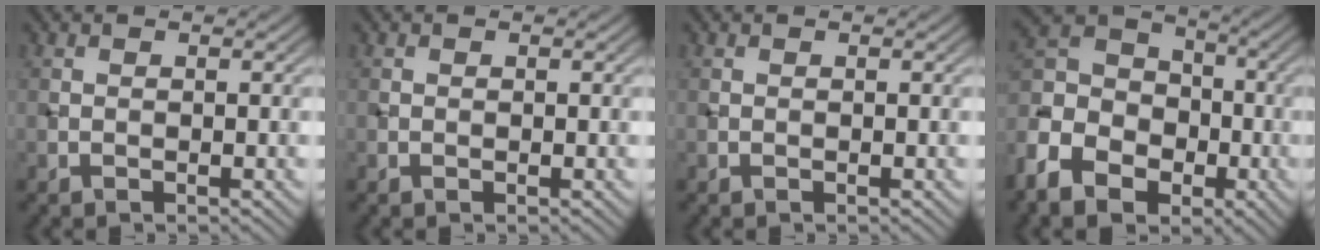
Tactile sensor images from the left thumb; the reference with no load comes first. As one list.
[{"total": 0.0}, {"total": 0.0}, {"total": 12.4, "force": [-6.3, 8.7, 6.3], "torque": [-0.178, -0.042, -0.122]}]